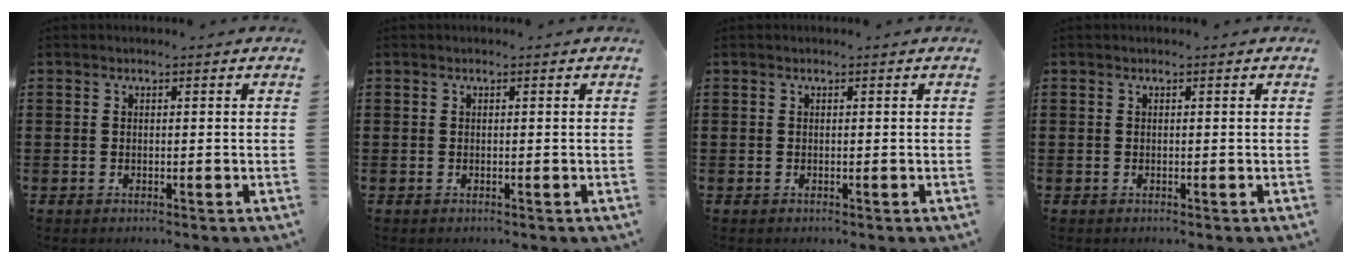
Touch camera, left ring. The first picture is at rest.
{"total": 0.0}
{"total": 0.0}
{"total": 0.0}